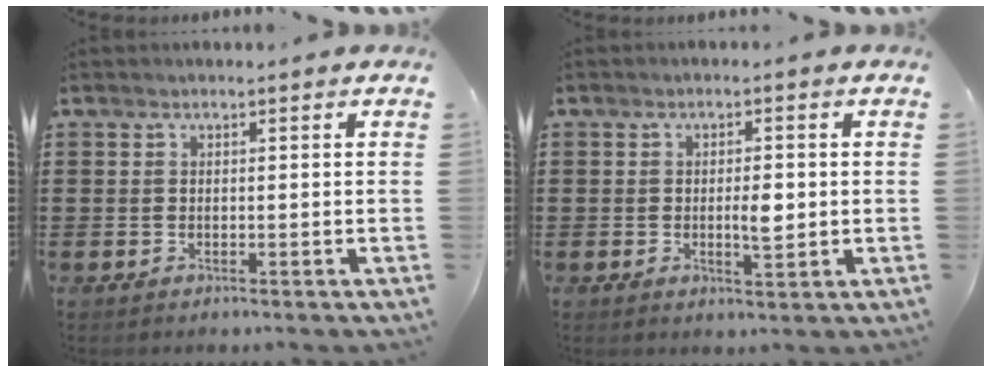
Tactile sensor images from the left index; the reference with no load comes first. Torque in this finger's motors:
{"motor_torque": [0.15, -0.01, 0.36, 0.06]}